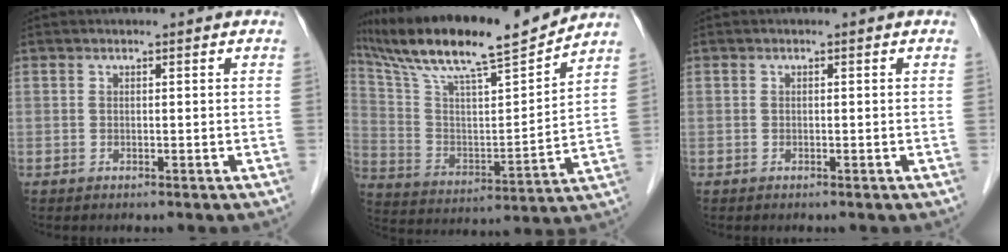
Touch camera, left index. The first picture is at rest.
{"total": 19.8, "force": [17.3, 0.6, 9.5], "torque": [-0.177, 0.008, 0.299]}
{"total": 0.0}